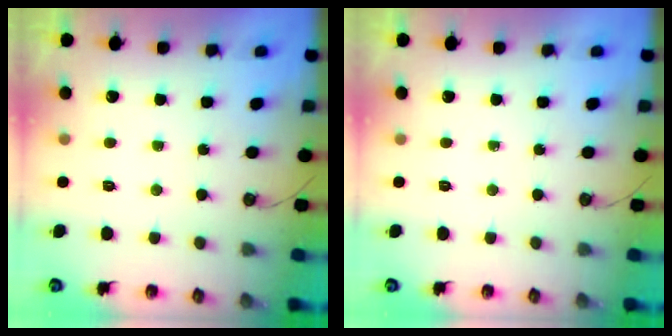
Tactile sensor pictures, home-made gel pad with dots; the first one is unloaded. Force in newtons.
{"total": 0.0}